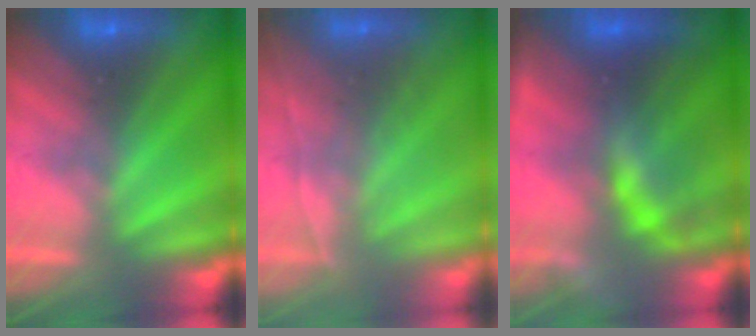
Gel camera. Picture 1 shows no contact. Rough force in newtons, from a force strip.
{"total": 2.0}
{"total": 7.3}